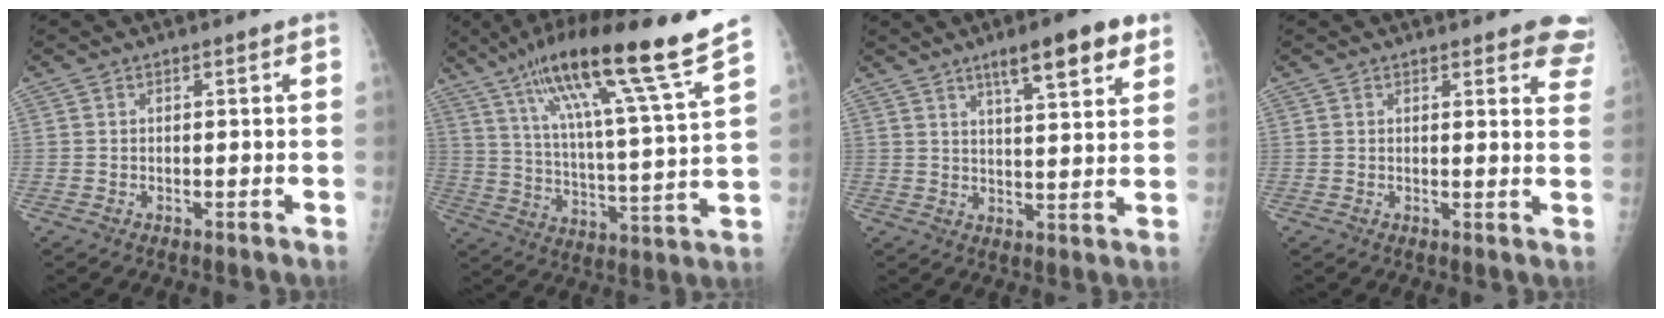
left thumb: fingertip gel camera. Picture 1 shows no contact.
{"total": 20.6, "force": [13.9, 0.4, 15.3], "torque": [-0.239, -0.056, 0.228]}
{"total": 10.6, "force": [6.5, 2.4, 8.1], "torque": [-0.102, -0.027, 0.094]}
{"total": 6.9, "force": [5.6, 2.3, 3.4], "torque": [-0.003, -0.025, 0.042]}